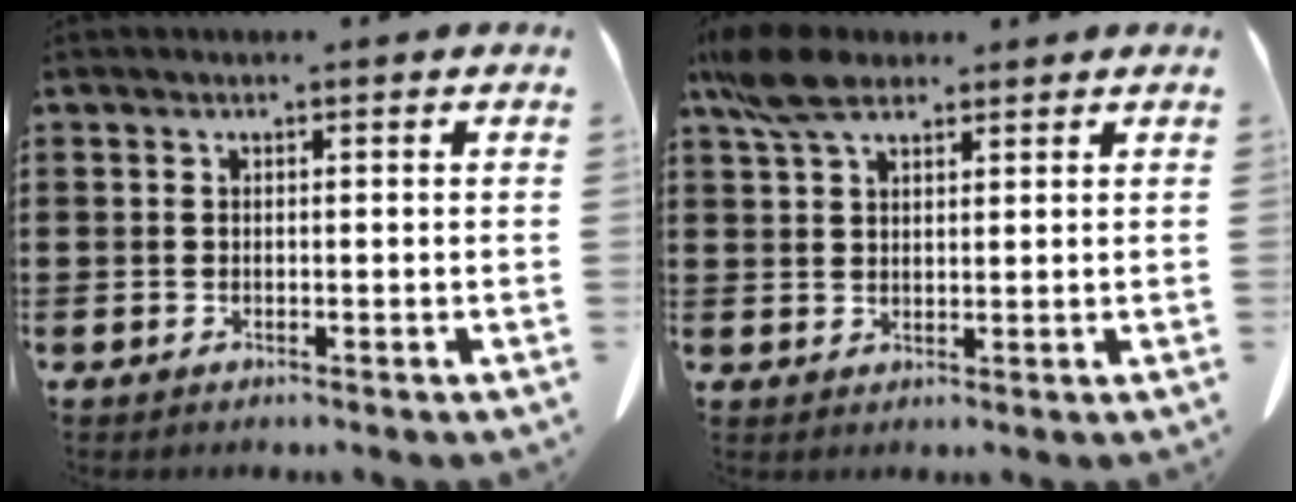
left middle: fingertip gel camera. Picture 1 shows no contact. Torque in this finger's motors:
{"motor_torque": [0.65, 0.38, 0.30, 0.10]}